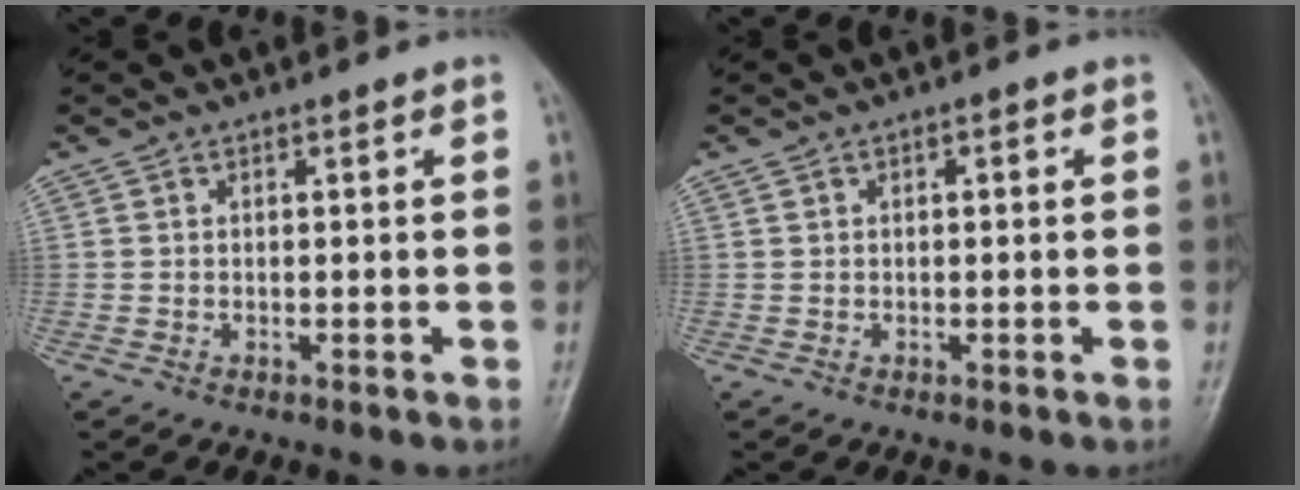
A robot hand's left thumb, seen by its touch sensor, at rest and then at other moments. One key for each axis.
{"total": 0.7, "fx": 0.1, "fy": 0.5, "fz": 0.4, "tx": -0.004, "ty": 0.001, "tz": 0.003}